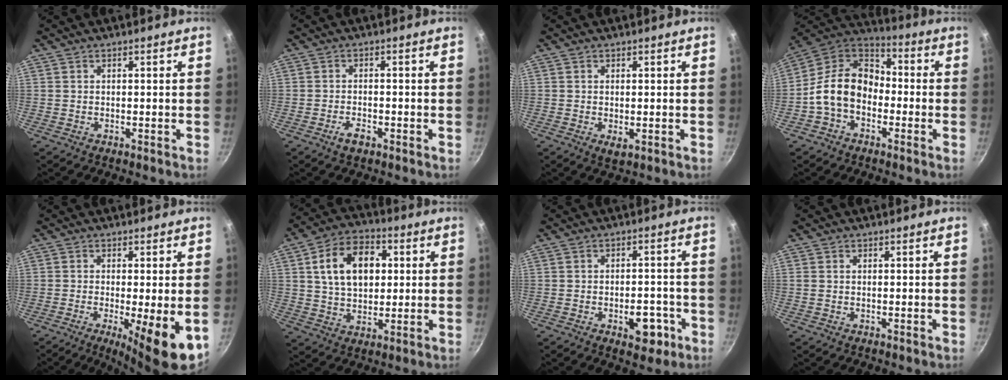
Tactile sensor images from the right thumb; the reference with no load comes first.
{"total": 2.7, "force": [-1.6, 1.2, 1.9], "torque": [-0.032, 0.013, -0.030]}
{"total": 2.1, "force": [-0.2, 1.0, 1.8], "torque": [-0.030, -0.008, -0.002]}
{"total": 14.1, "force": [-3.0, 10.3, 9.1], "torque": [-0.122, 0.047, -0.078]}
{"total": 9.8, "force": [-2.6, 1.7, 9.3], "torque": [-0.139, -0.011, -0.033]}
{"total": 14.3, "force": [3.1, 9.7, 10.1], "torque": [-0.137, 0.007, 0.047]}
{"total": 7.0, "force": [-2.8, 4.0, 5.0], "torque": [-0.038, 0.017, -0.031]}
{"total": 0.6, "force": [0.1, 0.5, 0.3], "torque": [-0.005, 0.003, 0.001]}